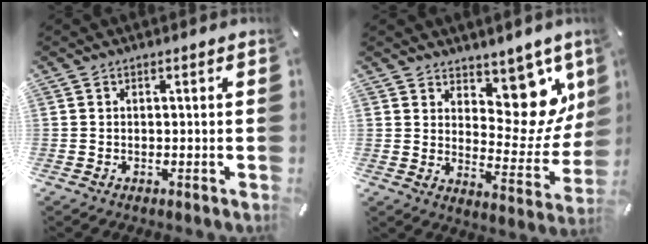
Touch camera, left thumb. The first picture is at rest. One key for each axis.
{"total": 13.7, "fx": 8.4, "fy": 8.2, "fz": 7.0, "tx": -0.052, "ty": -0.089, "tz": 0.150}